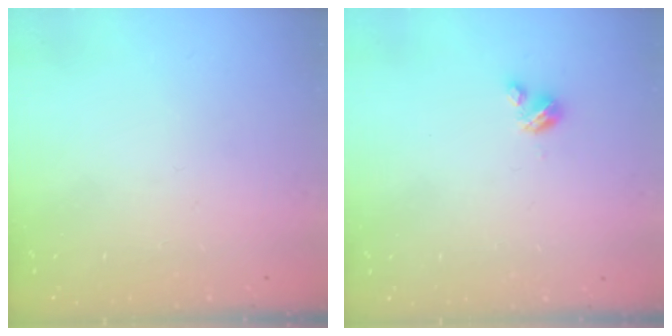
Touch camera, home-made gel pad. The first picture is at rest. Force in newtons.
{"total": 2.7, "press": 2.7, "slide": 0.3}